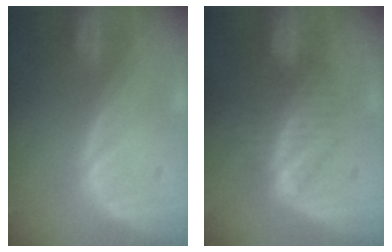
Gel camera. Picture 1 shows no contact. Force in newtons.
{"total": 6.8, "press": 5.8, "slide": 3.5}